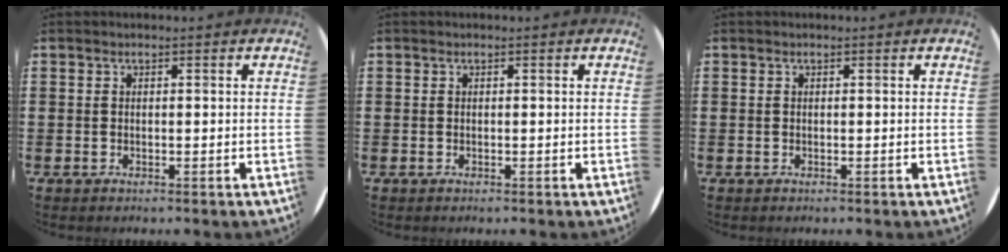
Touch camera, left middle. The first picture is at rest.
{"total": 0.0}
{"total": 0.0}